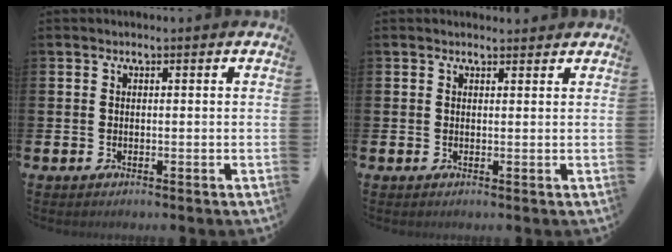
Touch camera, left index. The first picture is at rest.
{"total": 1.0, "force": [0.9, 0.2, 0.1], "torque": [0.004, -0.001, 0.015]}